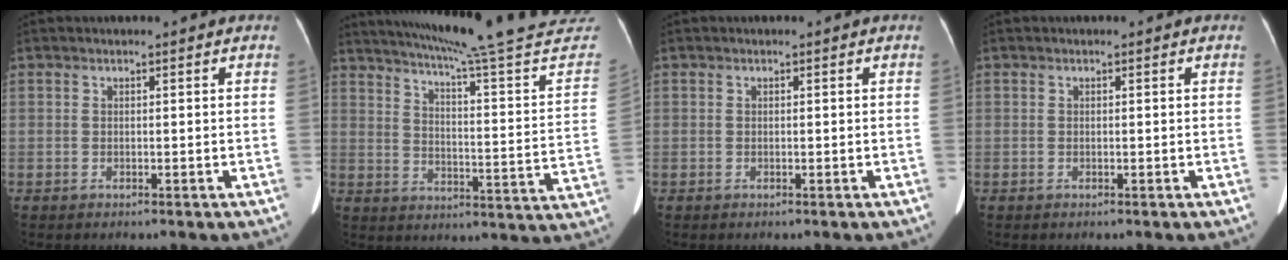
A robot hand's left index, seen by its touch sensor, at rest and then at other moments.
{"total": 31.1, "force": [28.2, 0.1, 13.0], "torque": [-0.203, -0.112, 0.347]}
{"total": 0.0}
{"total": 0.0}